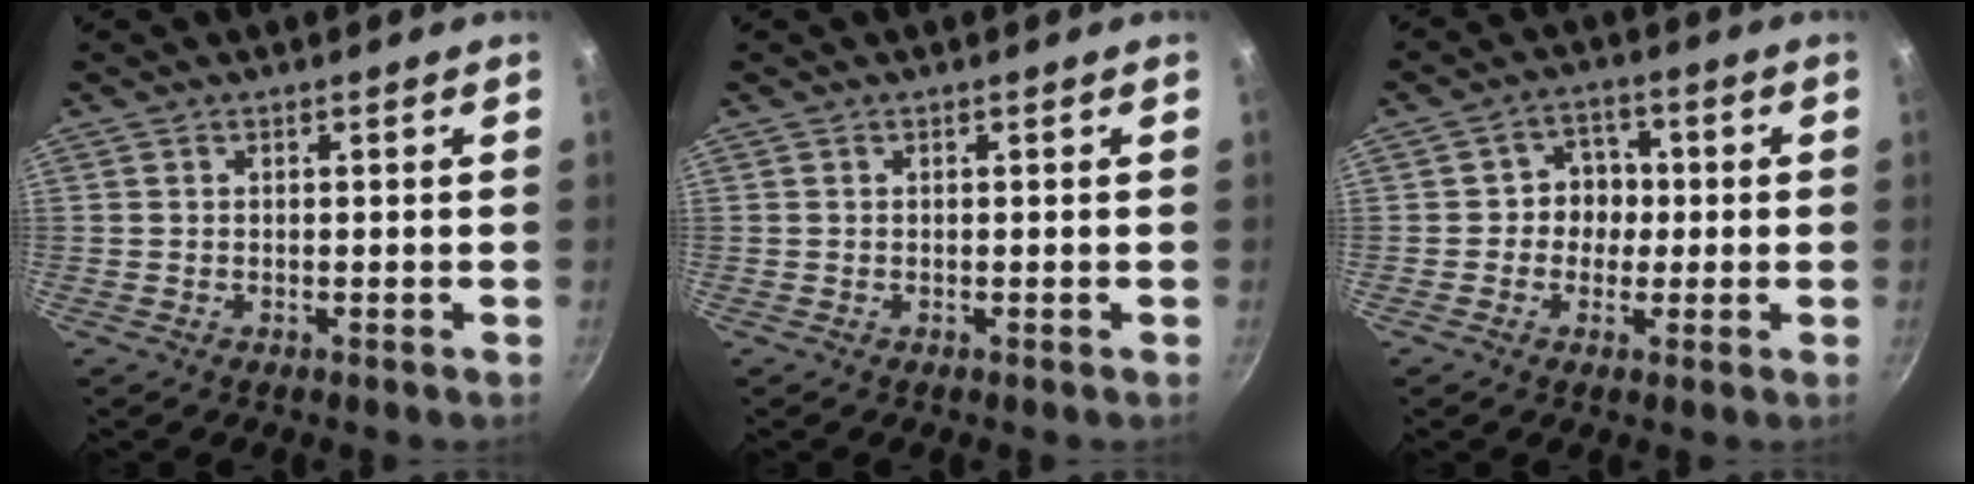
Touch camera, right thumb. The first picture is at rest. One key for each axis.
{"total": 0.0}
{"total": 5.8, "fx": -0.3, "fy": 5.4, "fz": 2.2, "tx": 0.012, "ty": 0.013, "tz": -0.013}